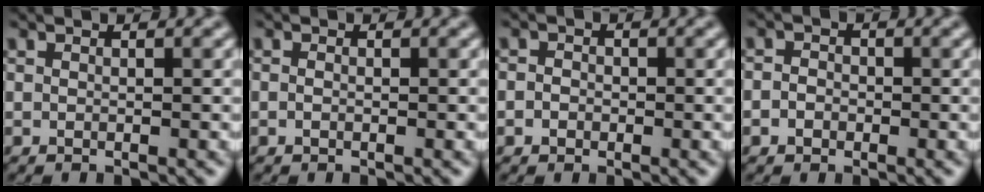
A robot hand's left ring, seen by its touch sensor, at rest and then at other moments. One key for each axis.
{"total": 0.5, "fx": -0.2, "fy": 0.3, "fz": 0.3, "tx": -0.007, "ty": -0.001, "tz": -0.003}
{"total": 1.4, "fx": -0.3, "fy": 1.3, "fz": 0.6, "tx": 0.003, "ty": 0.002, "tz": -0.014}
{"total": 1.8, "fx": -0.5, "fy": 1.6, "fz": 0.7, "tx": 0.004, "ty": 0.004, "tz": -0.016}